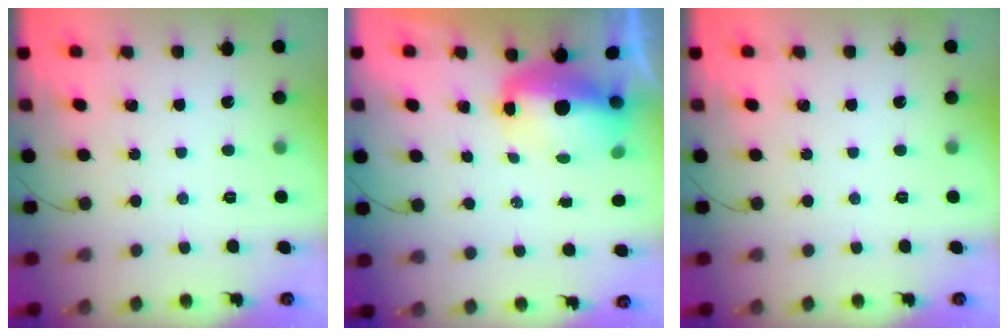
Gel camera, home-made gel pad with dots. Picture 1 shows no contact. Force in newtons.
{"total": 9.8, "press": 9.6, "slide": 1.9}
{"total": 0.0}